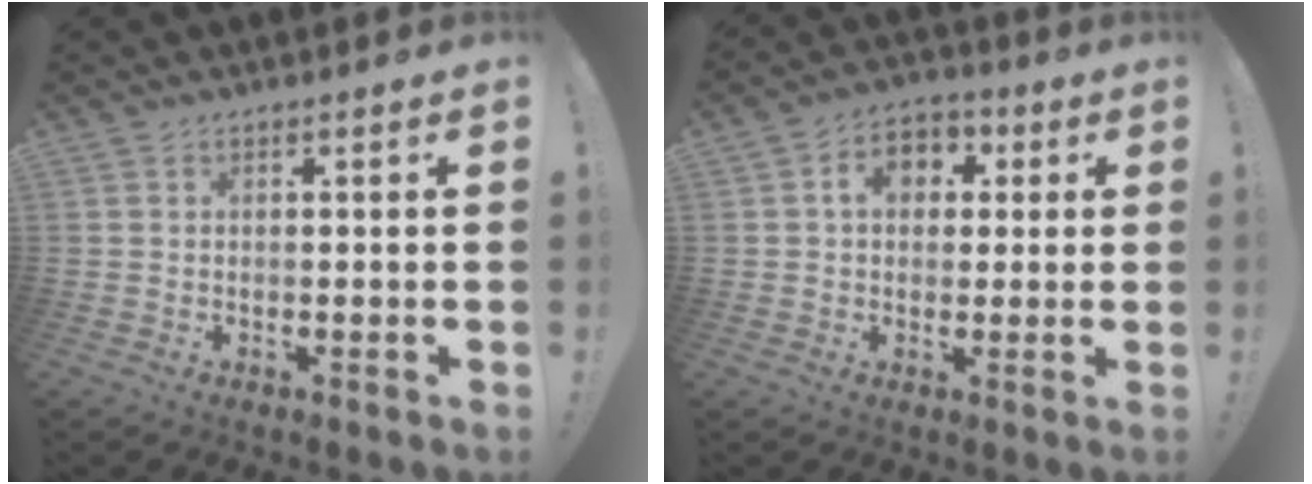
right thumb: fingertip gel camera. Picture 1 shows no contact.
{"total": 8.1, "force": [1.7, 6.3, 4.8], "torque": [-0.063, 0.002, 0.031]}